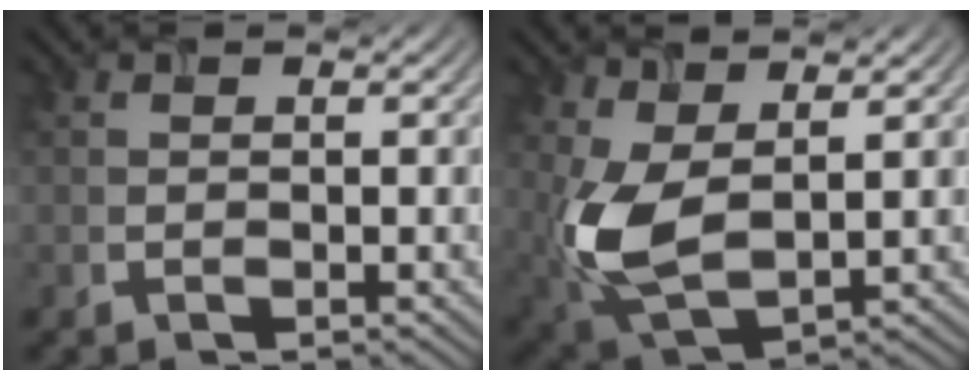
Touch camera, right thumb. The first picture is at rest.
{"total": 7.9, "force": [1.1, 4.3, 6.5], "torque": [-0.167, -0.006, 0.025]}